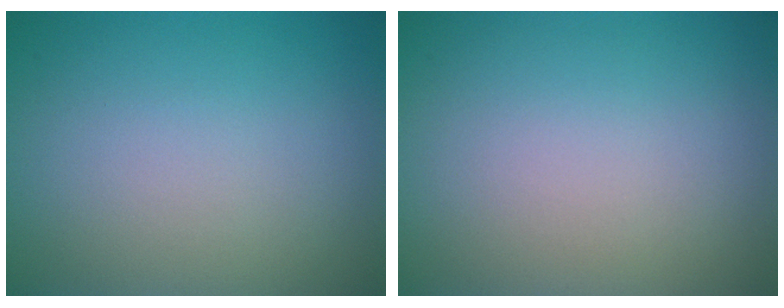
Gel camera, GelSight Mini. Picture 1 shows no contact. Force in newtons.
{"total": 0.0}